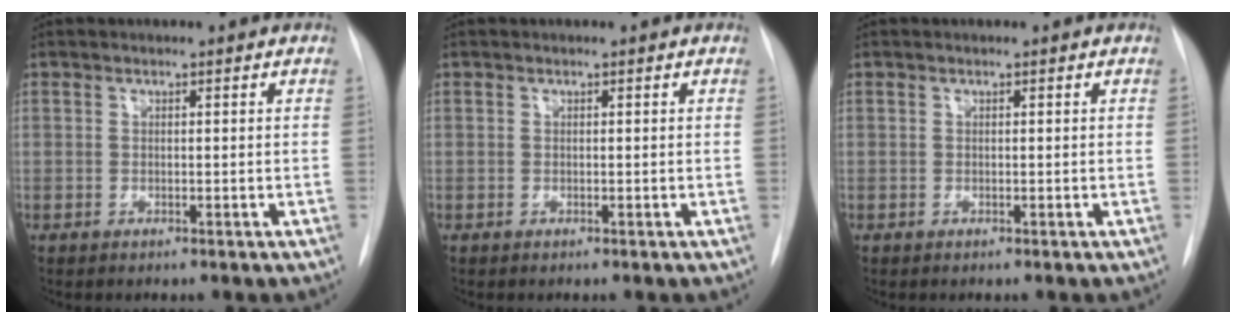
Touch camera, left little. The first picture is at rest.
{"total": 0.0}
{"total": 0.0}